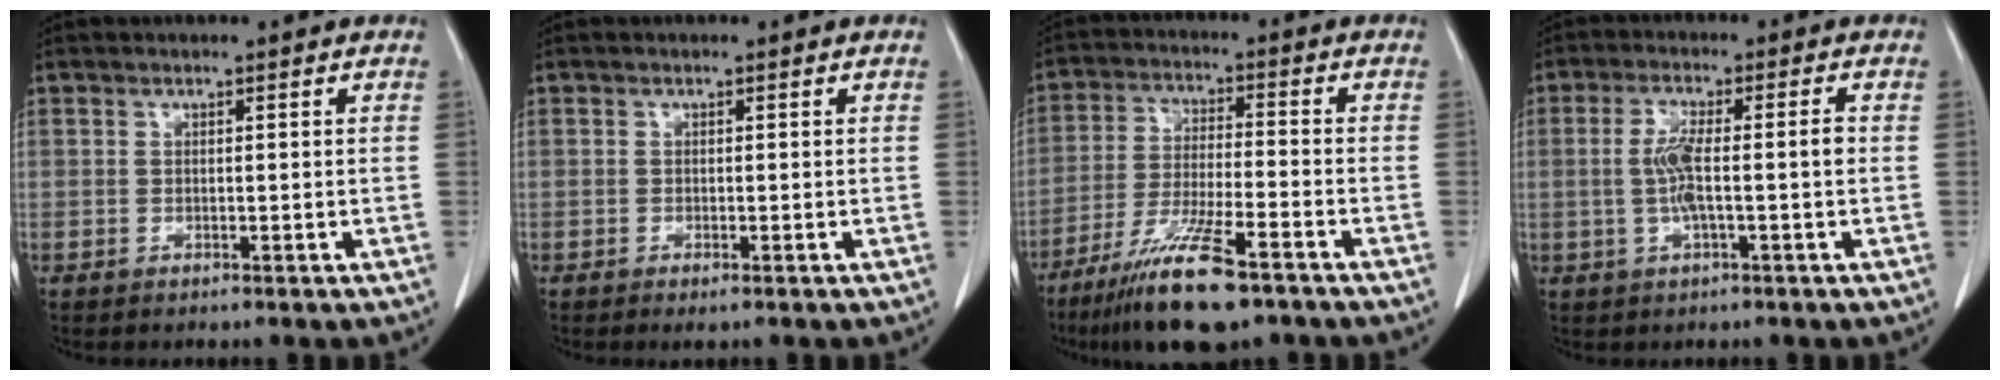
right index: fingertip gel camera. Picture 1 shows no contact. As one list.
[{"total": 0.8, "force": [-0.5, 0.0, 0.6], "torque": [-0.011, -0.003, -0.006]}, {"total": 13.1, "force": [-8.9, 1.5, 9.5], "torque": [-0.182, -0.034, -0.155]}, {"total": 6.1, "force": [-0.6, 0.6, 6.0], "torque": [-0.121, 0.007, -0.011]}]